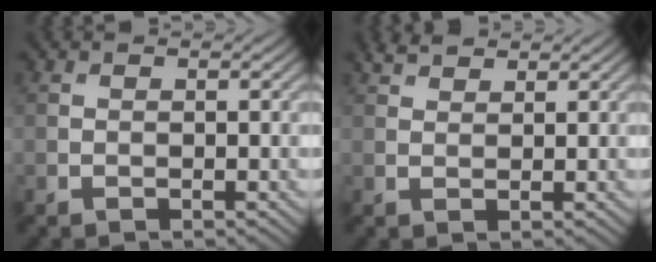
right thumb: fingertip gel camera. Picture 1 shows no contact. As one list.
[{"total": 2.2, "force": [1.9, 0.8, 0.8], "torque": [-0.022, 0.006, 0.043]}]